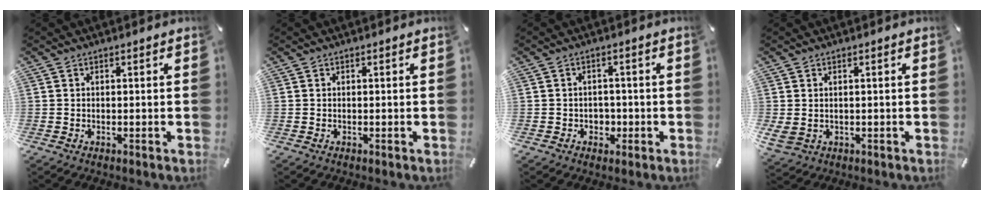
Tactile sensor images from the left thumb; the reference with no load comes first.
{"total": 0.0}
{"total": 3.2, "force": [-0.6, 2.9, 1.1], "torque": [-0.014, -0.001, -0.015]}
{"total": 2.8, "force": [0.8, 2.0, 1.8], "torque": [-0.052, -0.004, 0.013]}